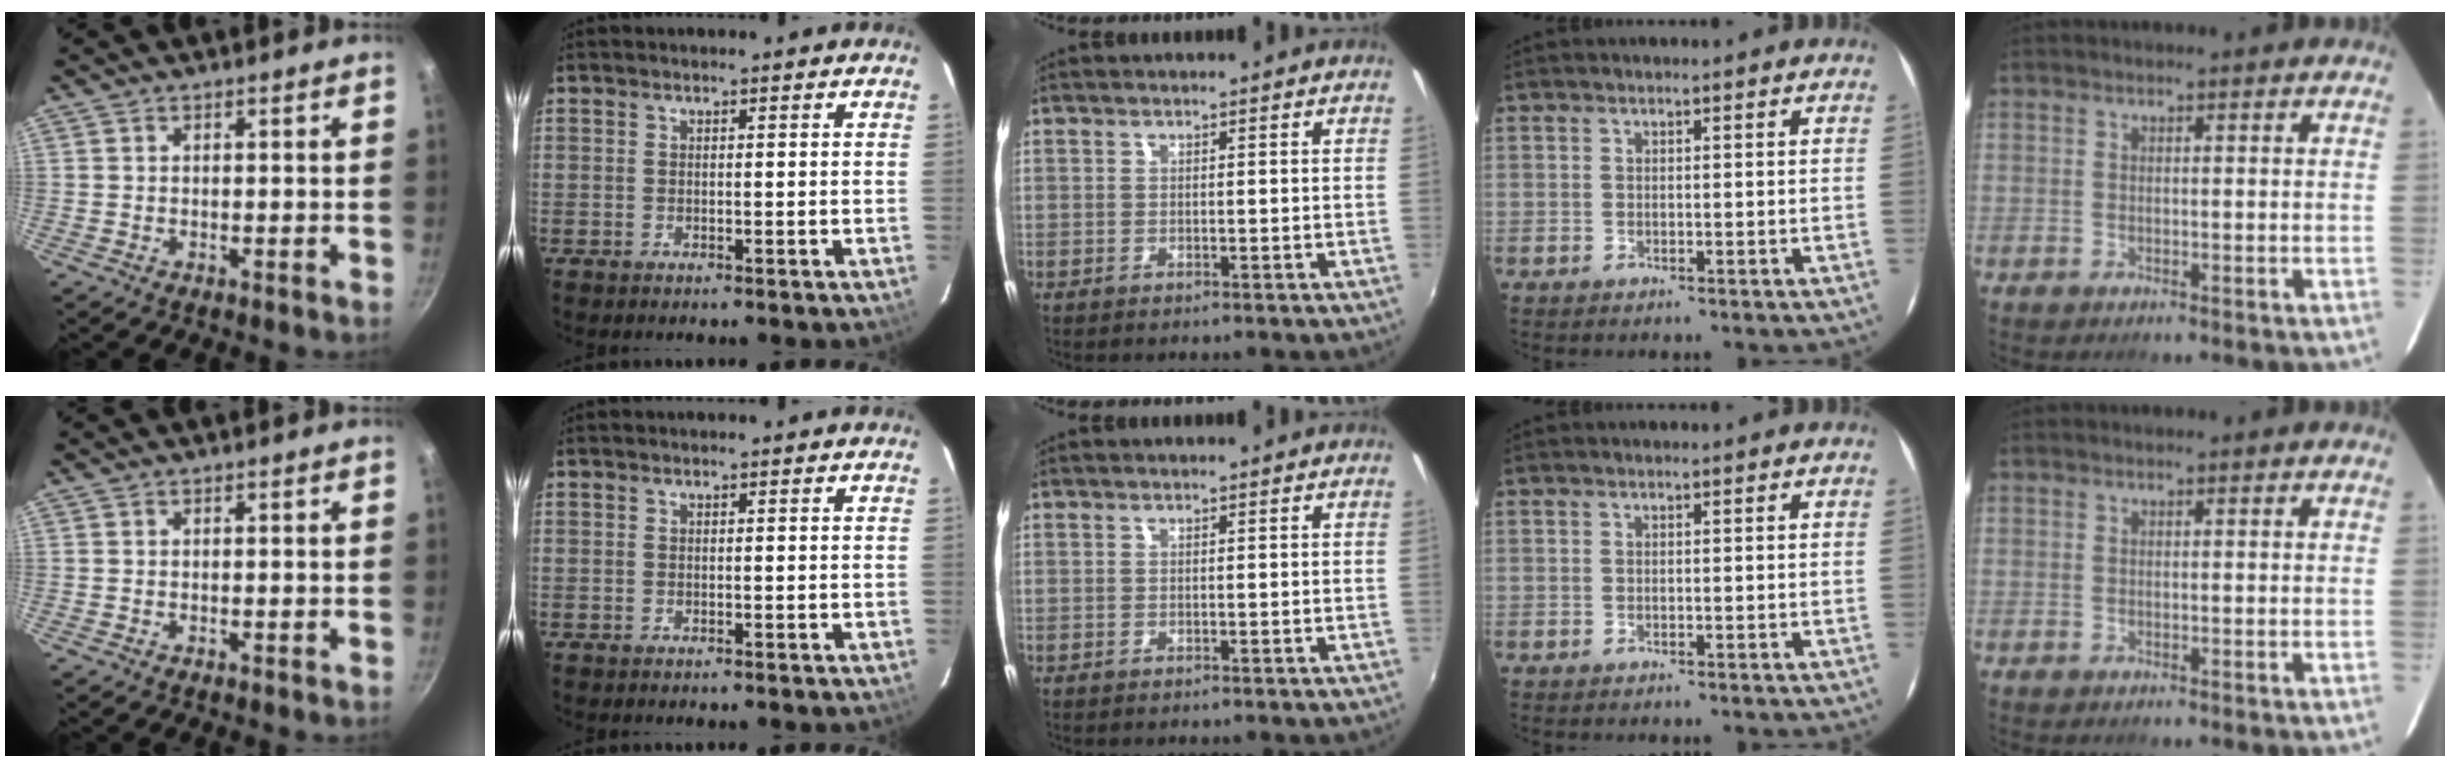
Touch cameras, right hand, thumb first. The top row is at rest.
{}